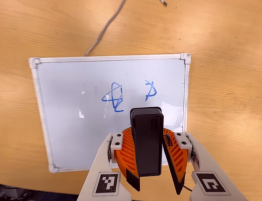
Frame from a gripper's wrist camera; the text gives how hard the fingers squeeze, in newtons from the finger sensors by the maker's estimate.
{"total": 9.9, "left": 10.1, "right": 9.7}